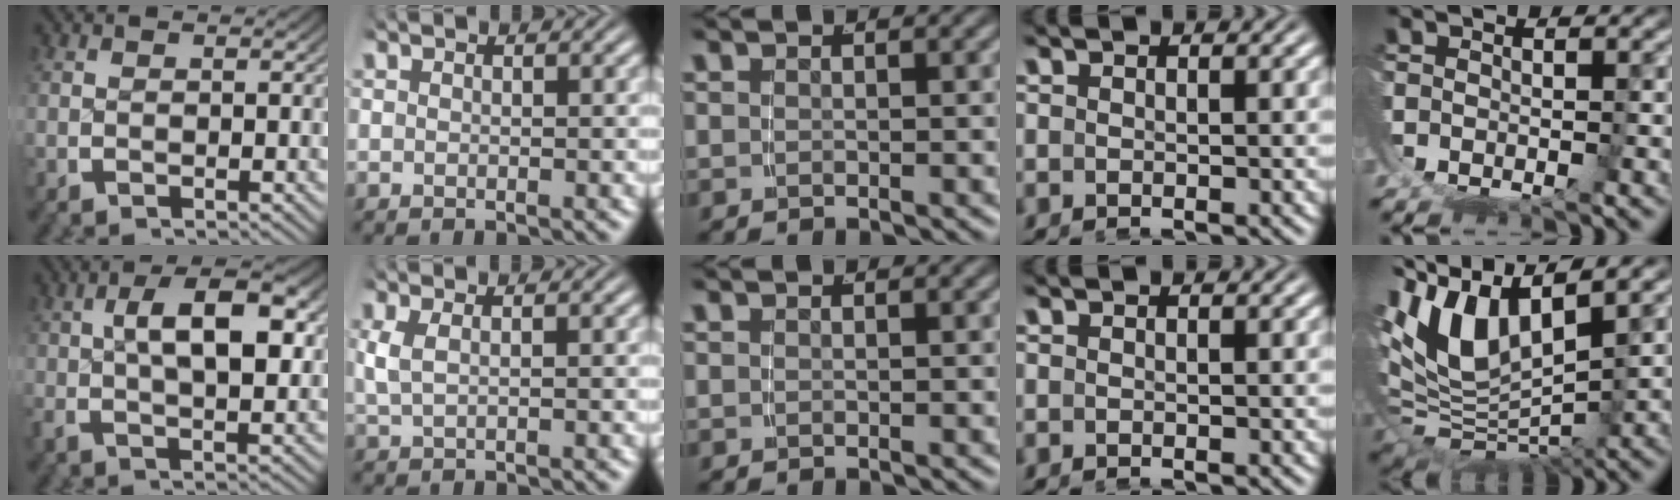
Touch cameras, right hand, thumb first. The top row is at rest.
{"thumb": {"total": 7.6, "force": [0.6, 3.6, 6.7], "torque": [-0.109, 0.001, 0.010]}, "index": {"total": 2.4, "force": [0.0, 1.9, 1.4], "torque": [-0.045, -0.006, 0.004]}, "little": {"total": 12.4, "force": [1.2, 8.1, 9.3], "torque": [-0.191, -0.030, 0.028]}}